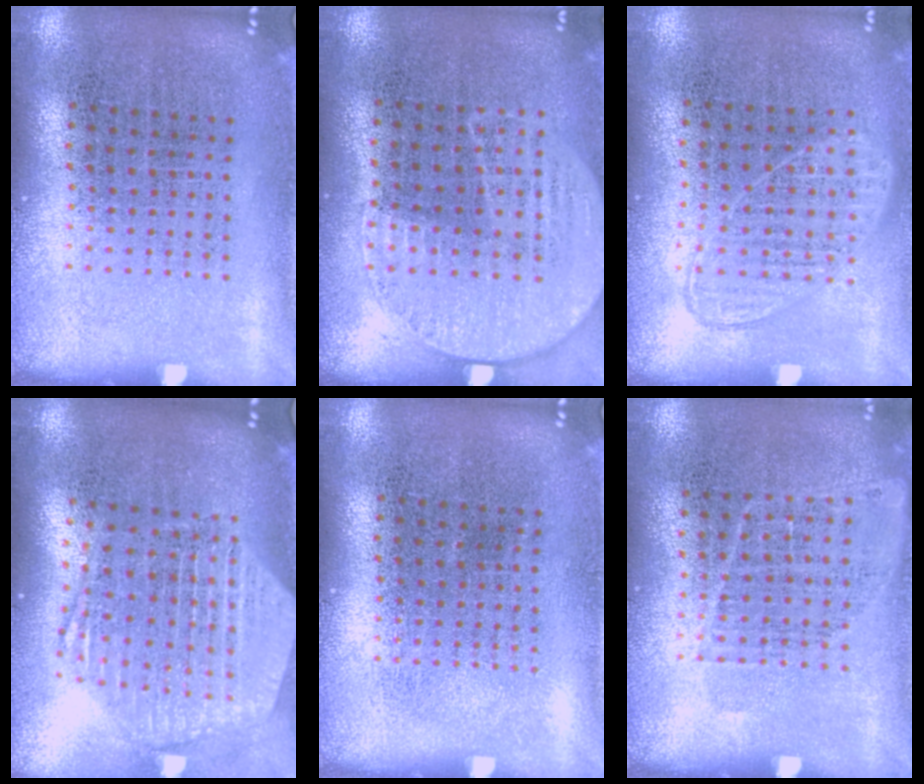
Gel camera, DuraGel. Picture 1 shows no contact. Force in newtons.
{"total": 1.0, "press": 0.9, "slide": 0.5}
{"total": 1.0, "press": 0.9, "slide": 0.3}
{"total": 2.6, "press": 2.1, "slide": 1.5}
{"total": 0.0}
{"total": 0.9, "press": 0.8, "slide": 0.5}